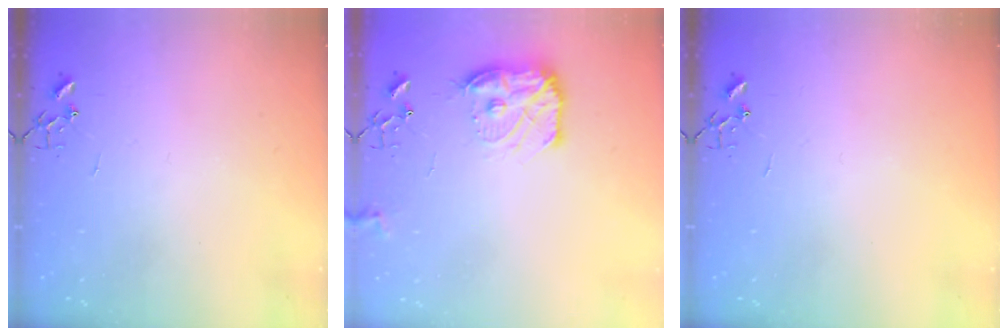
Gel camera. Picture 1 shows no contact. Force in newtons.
{"total": 12.6, "press": 12.6, "slide": 0.6}
{"total": 0.0}